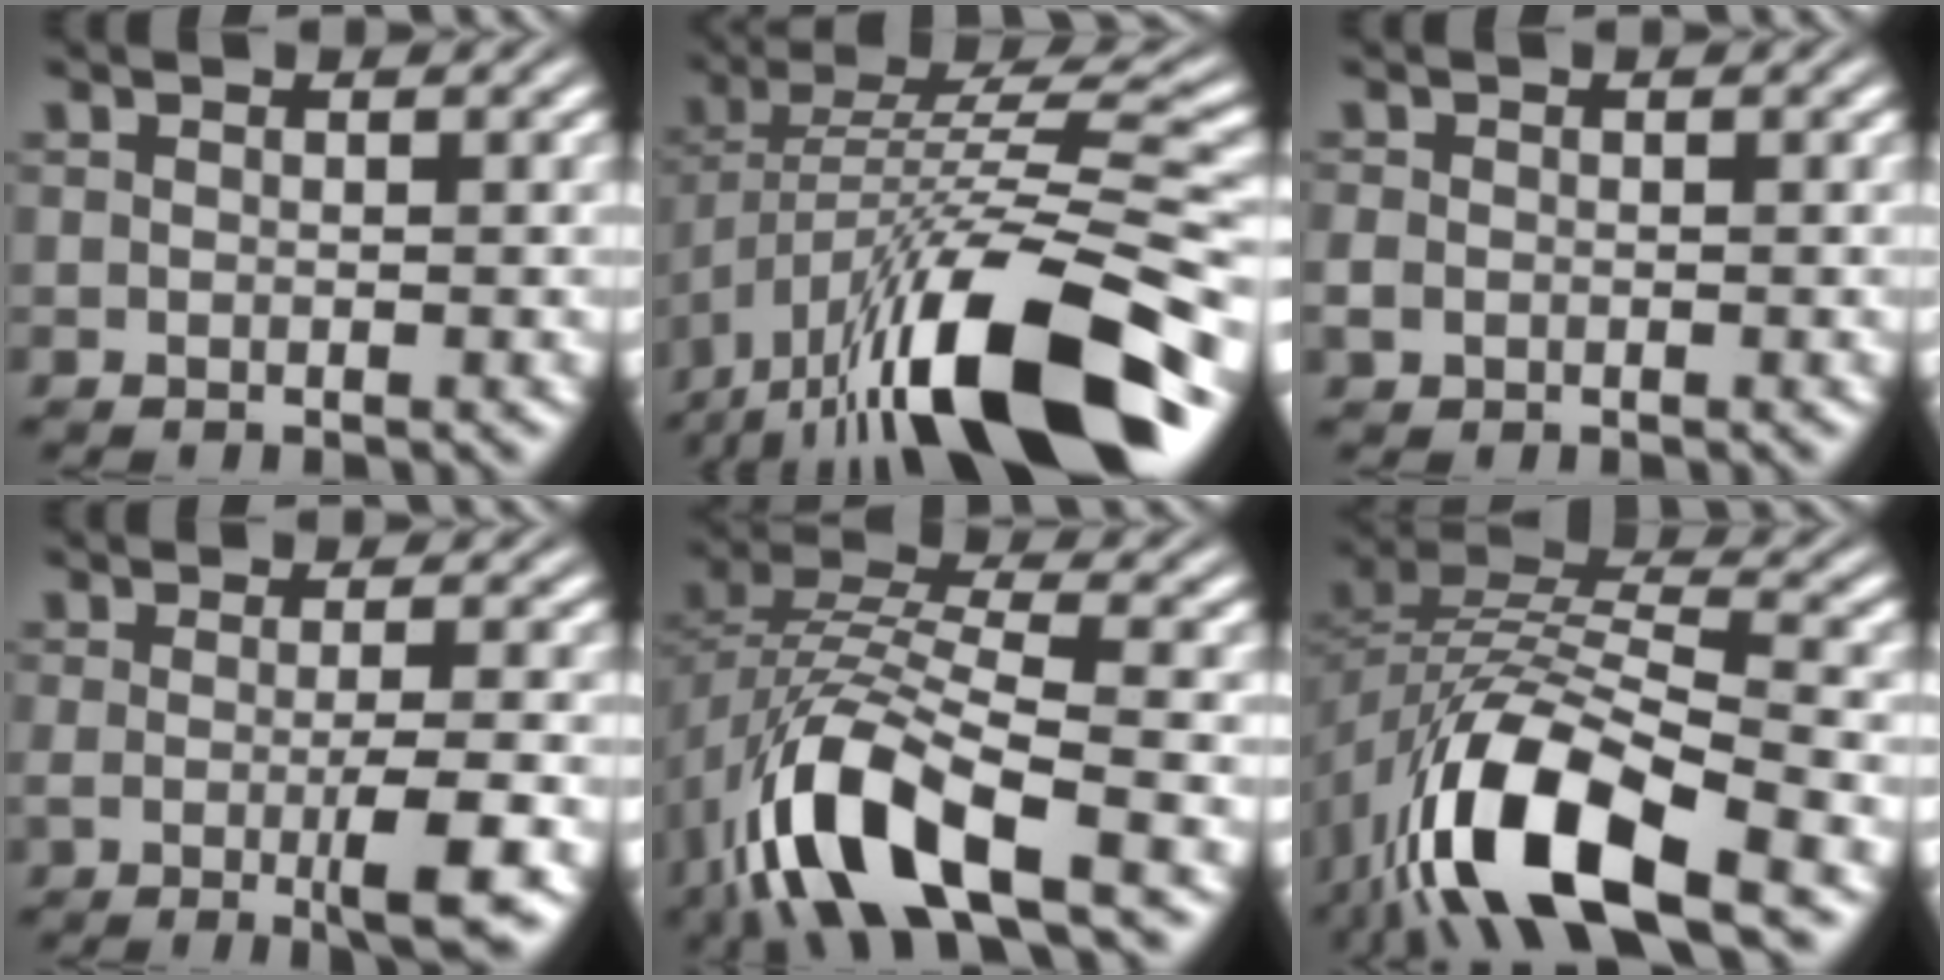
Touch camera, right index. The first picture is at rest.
{"total": 10.7, "force": [-3.4, 3.4, 9.5], "torque": [-0.163, -0.016, -0.042]}
{"total": 0.7, "force": [-0.5, 0.4, 0.3], "torque": [-0.011, -0.007, -0.003]}
{"total": 4.1, "force": [-1.4, 0.2, 3.8], "torque": [-0.053, -0.007, -0.020]}
{"total": 10.0, "force": [-2.2, 5.1, 8.3], "torque": [-0.175, -0.027, -0.023]}
{"total": 11.3, "force": [-3.0, 6.0, 9.1], "torque": [-0.184, -0.036, -0.037]}